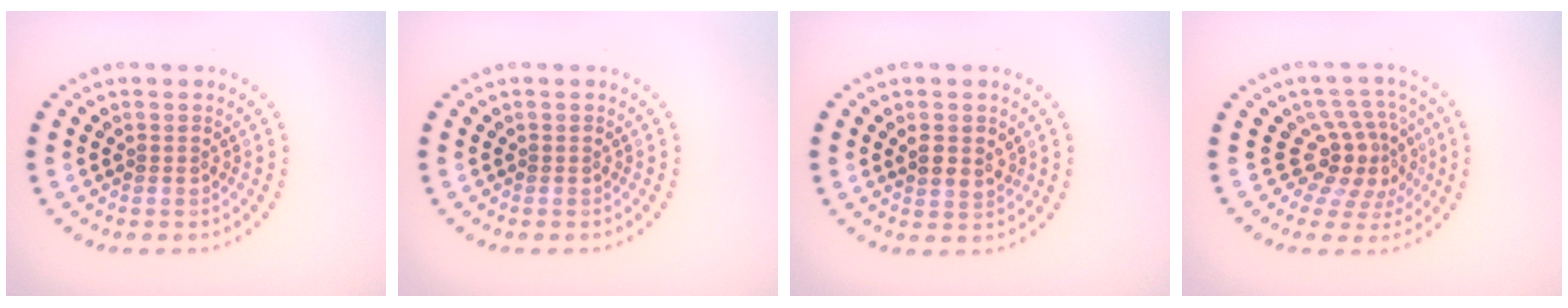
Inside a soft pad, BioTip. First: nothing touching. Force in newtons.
{"total": 0.0}
{"total": 2.0, "press": 1.9, "slide": 0.8}
{"total": 4.2, "press": 3.1, "slide": 2.8}